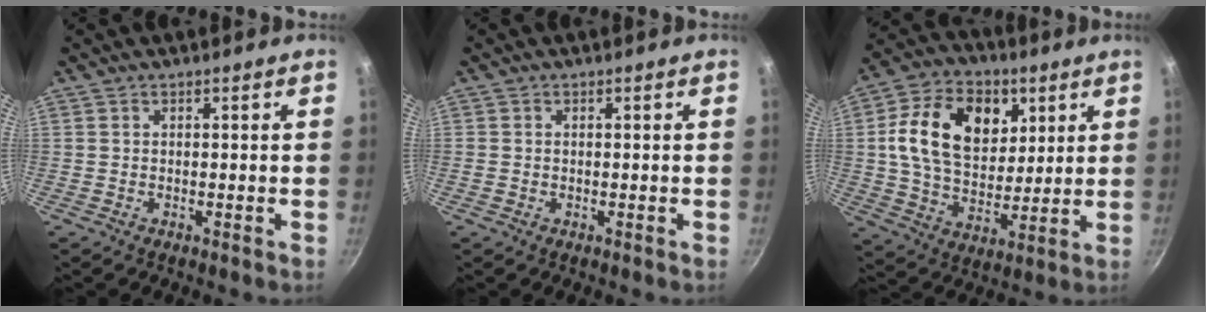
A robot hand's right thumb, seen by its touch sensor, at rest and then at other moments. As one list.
[{"total": 0.7, "force": [0.0, 0.7, 0.2], "torque": [-0.004, 0.002, 0.000]}, {"total": 19.0, "force": [5.6, 13.3, 12.4], "torque": [-0.190, -0.010, 0.090]}]